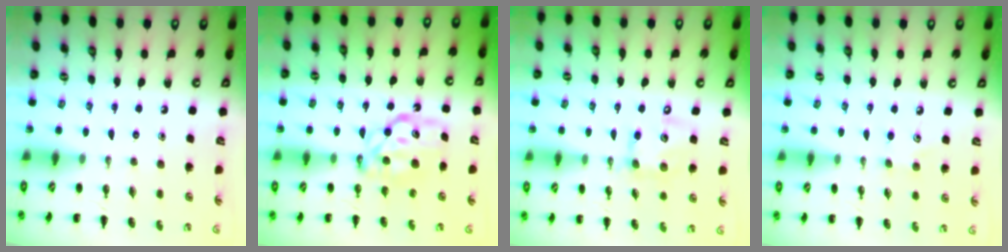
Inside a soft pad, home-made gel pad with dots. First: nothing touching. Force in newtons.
{"total": 8.3, "press": 8.1, "slide": 1.5}
{"total": 10.8, "press": 10.7, "slide": 1.5}
{"total": 3.9, "press": 3.8, "slide": 0.9}